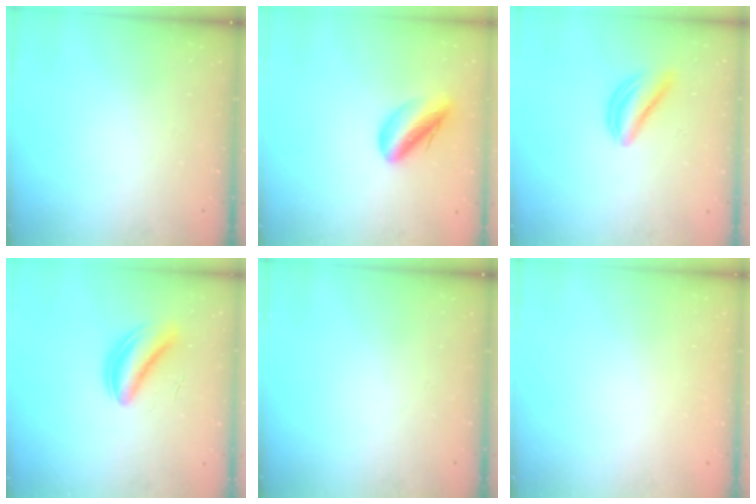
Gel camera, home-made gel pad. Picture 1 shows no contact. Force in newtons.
{"total": 8.9, "press": 8.8, "slide": 1.2}
{"total": 5.5, "press": 5.5, "slide": 0.6}
{"total": 5.4, "press": 5.3, "slide": 1.2}
{"total": 0.0}
{"total": 2.0, "press": 2.0, "slide": 0.1}